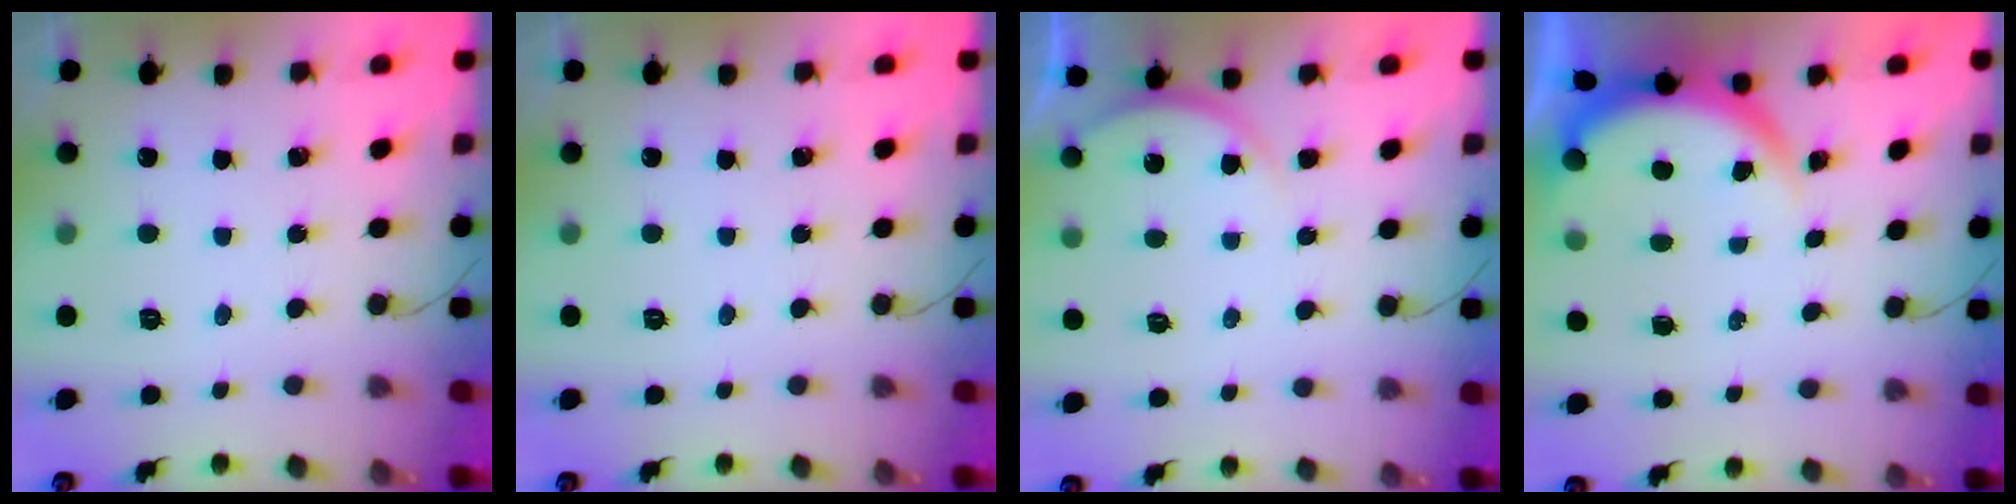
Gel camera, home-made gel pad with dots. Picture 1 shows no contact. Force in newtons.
{"total": 0.0}
{"total": 4.3, "press": 4.2, "slide": 0.6}
{"total": 3.8, "press": 3.8, "slide": 0.1}